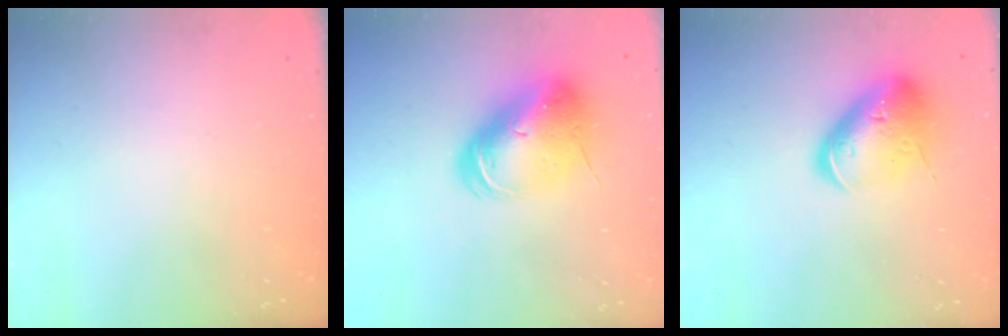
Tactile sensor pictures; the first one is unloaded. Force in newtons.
{"total": 17.8, "press": 17.5, "slide": 3.2}
{"total": 17.0, "press": 16.8, "slide": 2.7}